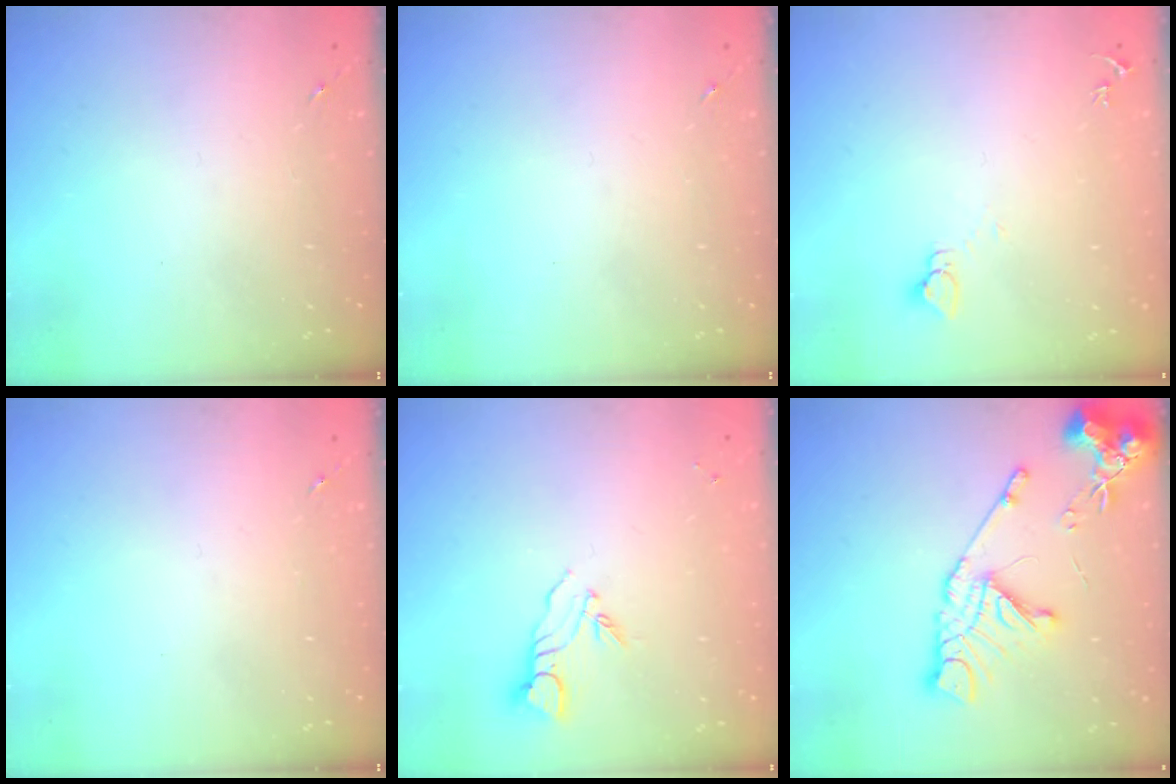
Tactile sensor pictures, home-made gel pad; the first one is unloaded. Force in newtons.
{"total": 0.0}
{"total": 2.7, "press": 2.7, "slide": 0.2}
{"total": 0.0}
{"total": 4.9, "press": 4.9, "slide": 0.1}
{"total": 16.4, "press": 16.3, "slide": 1.9}